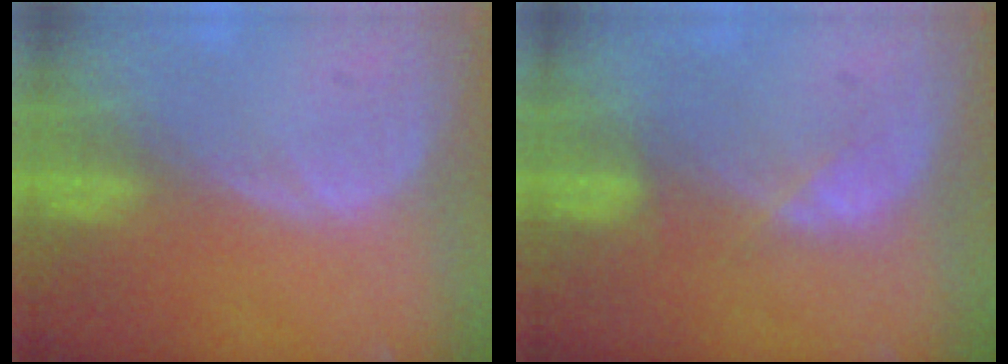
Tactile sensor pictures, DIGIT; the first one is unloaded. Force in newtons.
{"total": 2.3, "press": 2.2, "slide": 0.7}